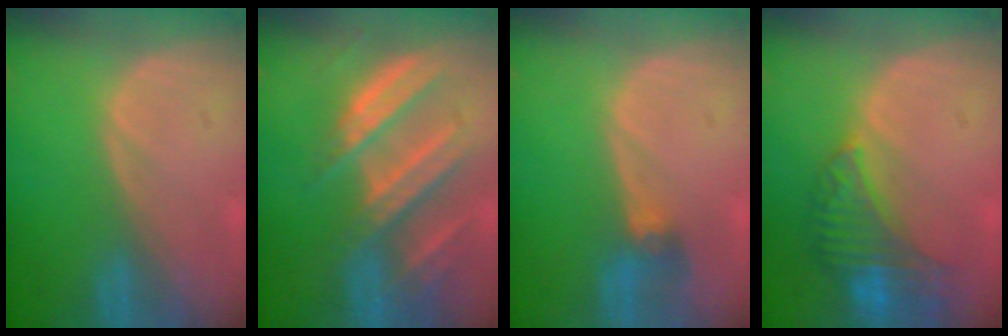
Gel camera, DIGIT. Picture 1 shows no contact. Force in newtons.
{"total": 9.5, "press": 8.4, "slide": 4.3}
{"total": 2.9, "press": 2.6, "slide": 1.2}
{"total": 8.0, "press": 7.1, "slide": 3.7}